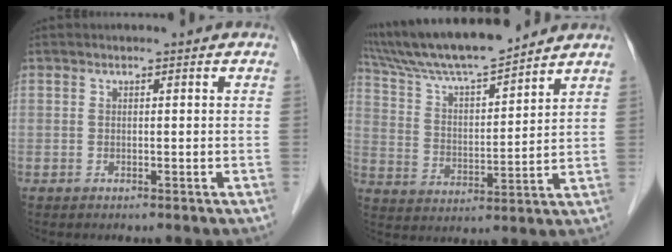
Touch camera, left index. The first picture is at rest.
{"total": 14.8, "force": [13.3, 1.1, 6.4], "torque": [-0.124, 0.011, 0.238]}